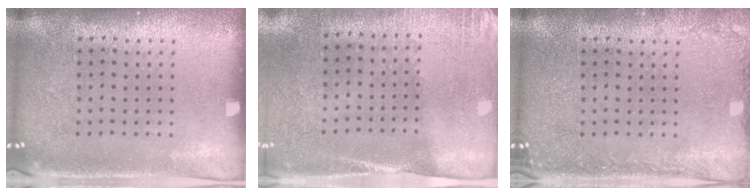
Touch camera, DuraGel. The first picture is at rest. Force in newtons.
{"total": 2.7, "press": 2.3, "slide": 1.3}
{"total": 1.6, "press": 1.6, "slide": 0.3}